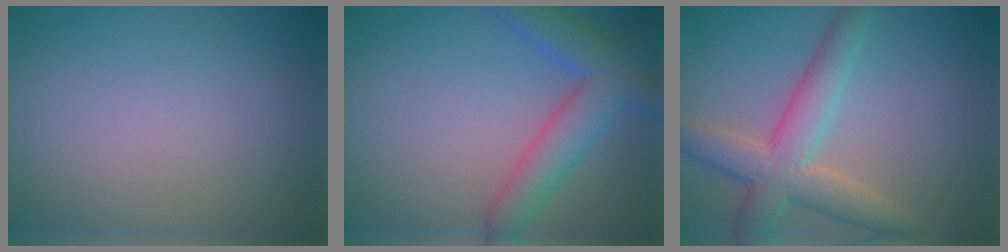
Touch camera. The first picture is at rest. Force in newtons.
{"total": 5.5, "press": 5.5, "slide": 0.4}
{"total": 5.7, "press": 5.7, "slide": 0.4}